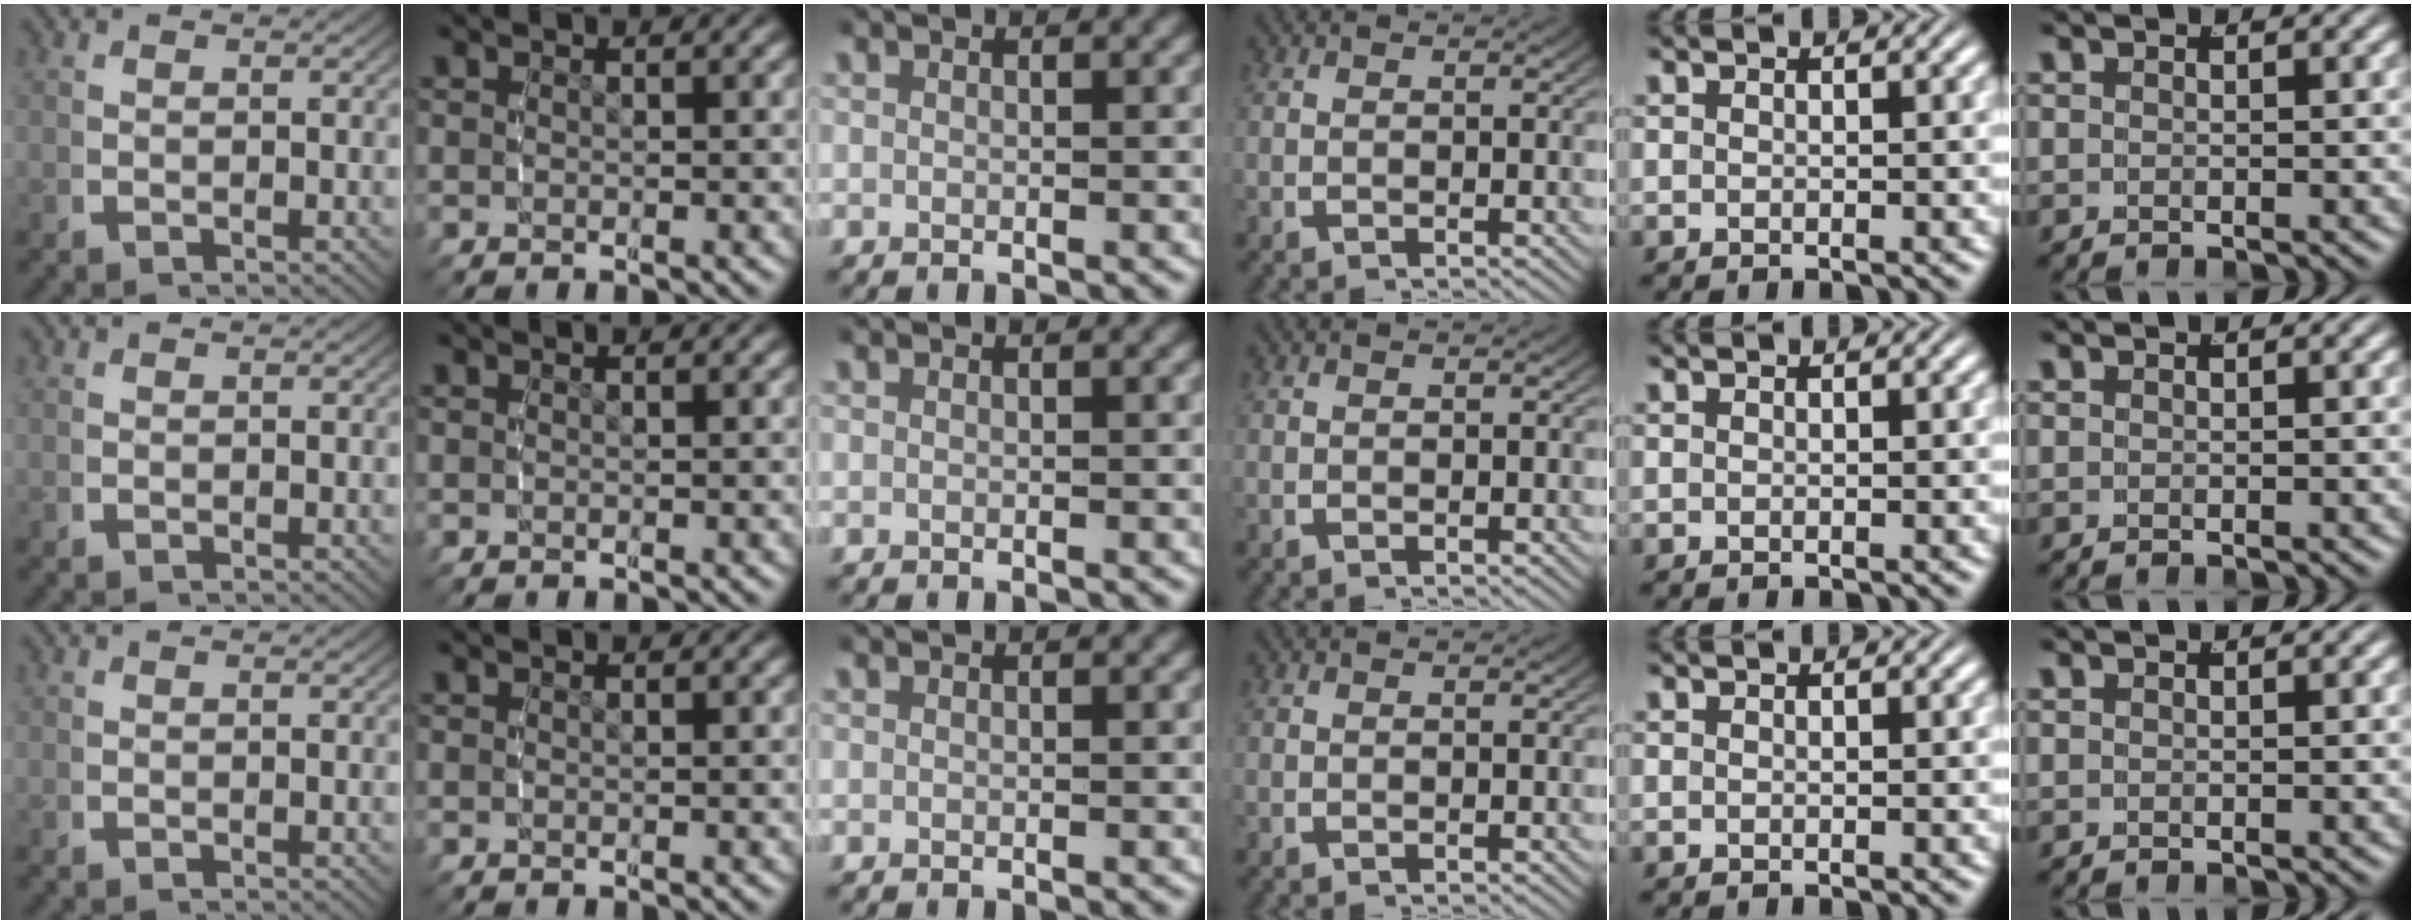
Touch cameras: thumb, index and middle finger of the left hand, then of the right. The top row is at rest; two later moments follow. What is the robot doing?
{"motion": "reach", "object": "paper"}